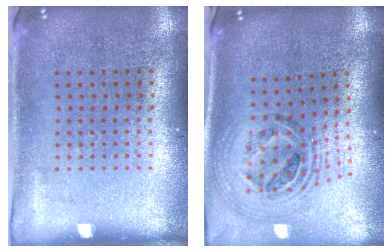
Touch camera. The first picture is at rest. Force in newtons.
{"total": 1.7, "press": 1.5, "slide": 0.8}